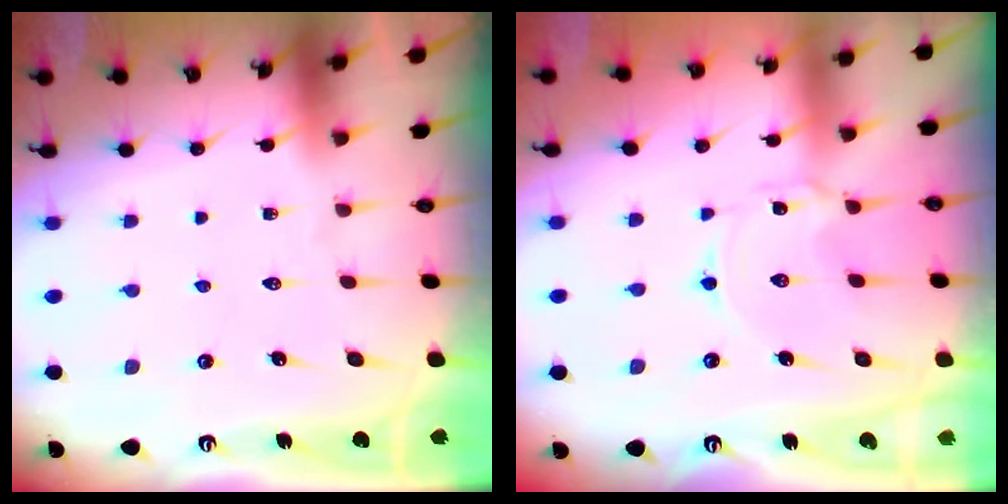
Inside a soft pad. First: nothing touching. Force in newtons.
{"total": 1.4, "press": 1.4, "slide": 0.2}